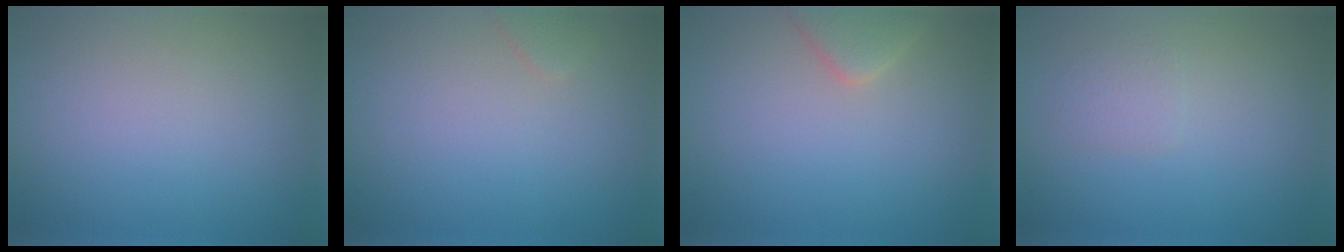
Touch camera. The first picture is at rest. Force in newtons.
{"total": 0.8, "press": 0.8, "slide": 0.1}
{"total": 2.5, "press": 2.5, "slide": 0.2}
{"total": 1.1, "press": 1.1, "slide": 0.0}